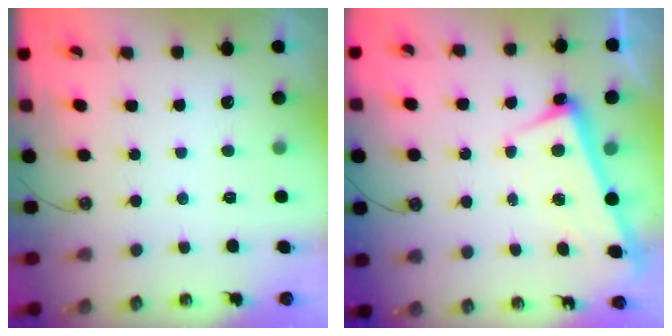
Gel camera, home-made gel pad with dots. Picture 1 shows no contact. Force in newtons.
{"total": 2.4, "press": 2.3, "slide": 0.7}